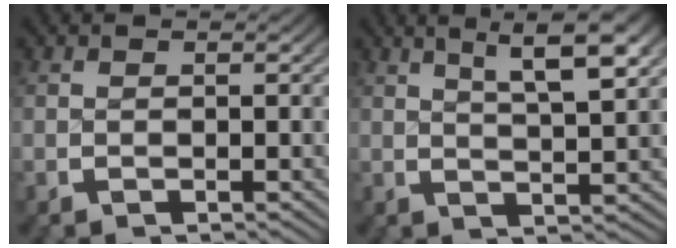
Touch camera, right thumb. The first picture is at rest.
{"total": 6.7, "force": [3.5, 2.5, 5.1], "torque": [-0.062, 0.017, 0.049]}